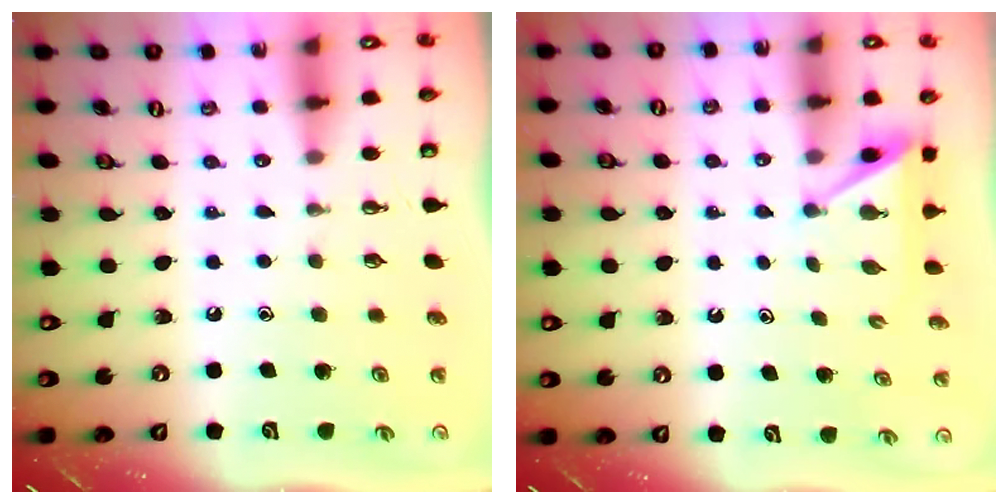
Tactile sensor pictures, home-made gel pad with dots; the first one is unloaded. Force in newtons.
{"total": 5.1, "press": 5.1, "slide": 0.3}